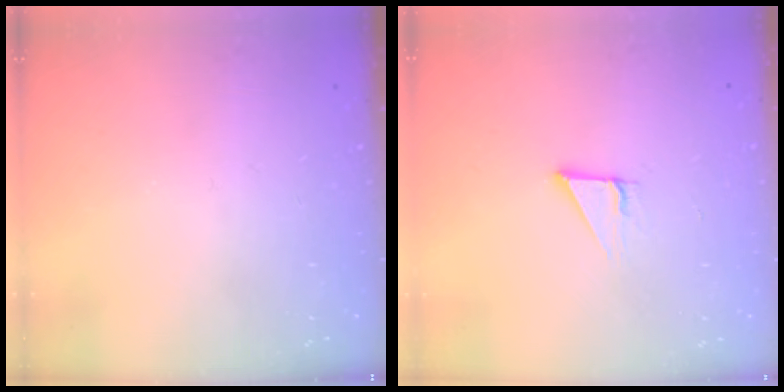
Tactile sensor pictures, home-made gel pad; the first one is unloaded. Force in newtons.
{"total": 2.9, "press": 2.9, "slide": 0.1}